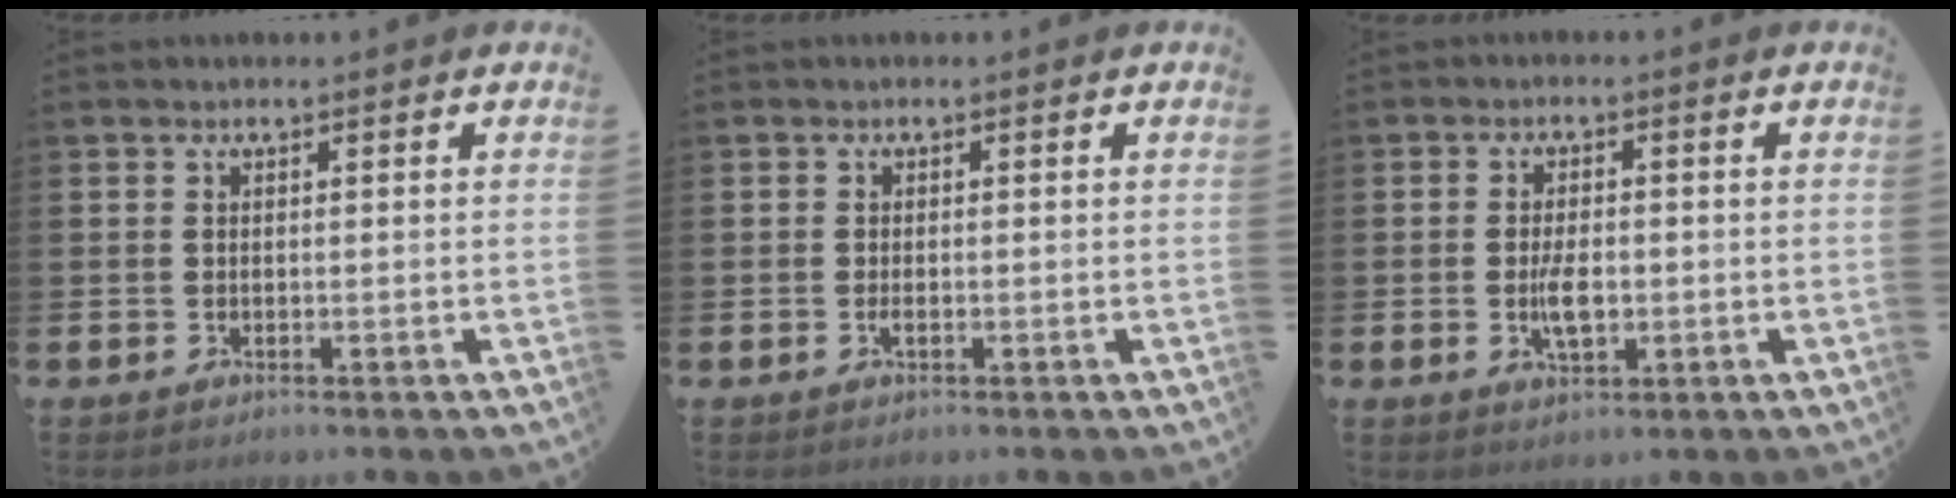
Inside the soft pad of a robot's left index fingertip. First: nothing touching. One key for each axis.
{"total": 0.8, "fx": -0.3, "fy": 0.3, "fz": 0.8, "tx": -0.018, "ty": 0.001, "tz": -0.004}
{"total": 3.9, "fx": -0.5, "fy": 1.9, "fz": 3.4, "tx": -0.051, "ty": -0.002, "tz": -0.012}